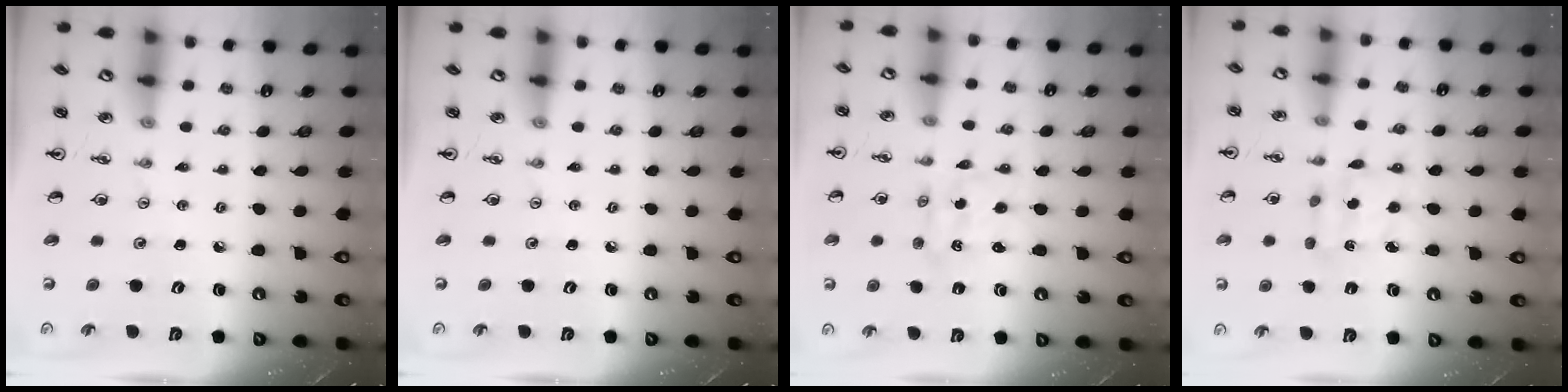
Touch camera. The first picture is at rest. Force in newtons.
{"total": 0.0}
{"total": 0.7, "press": 0.7, "slide": 0.1}
{"total": 3.3, "press": 3.2, "slide": 0.6}